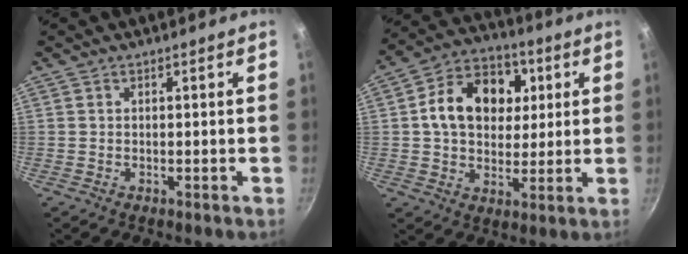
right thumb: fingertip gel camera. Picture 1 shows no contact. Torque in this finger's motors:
{"motor_torque": [-1.11, 1.47, 0.61, -0.59, 0.18]}